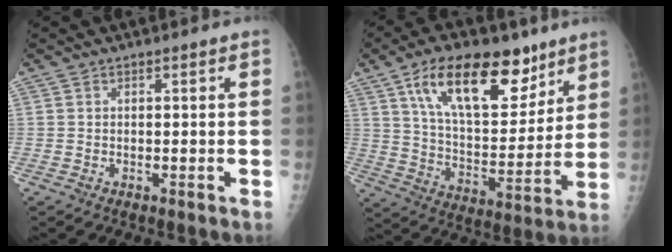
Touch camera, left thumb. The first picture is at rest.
{"total": 21.0, "force": [12.1, 10.0, 13.9], "torque": [-0.183, -0.052, 0.209]}